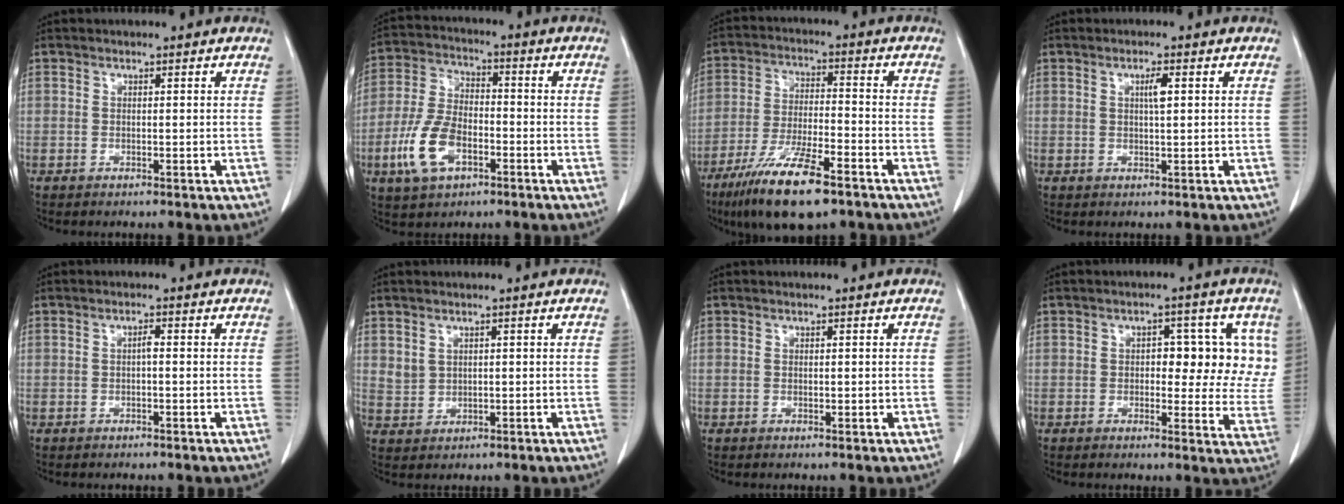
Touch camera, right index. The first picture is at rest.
{"total": 10.5, "force": [-4.2, 5.5, 7.9], "torque": [-0.184, 0.005, -0.078]}
{"total": 13.4, "force": [-8.7, 2.3, 9.9], "torque": [-0.188, -0.026, -0.152]}
{"total": 2.2, "force": [0.6, 0.2, 2.1], "torque": [-0.037, 0.001, 0.010]}
{"total": 1.0, "force": [-0.1, 0.2, 1.0], "torque": [-0.017, 0.002, -0.001]}
{"total": 2.3, "force": [1.3, 1.7, 0.7], "torque": [-0.012, -0.002, 0.033]}
{"total": 0.6, "force": [0.1, 0.3, 0.5], "torque": [-0.011, -0.002, 0.004]}
{"total": 9.1, "force": [2.1, 4.9, 7.4], "torque": [-0.067, 0.015, 0.024]}